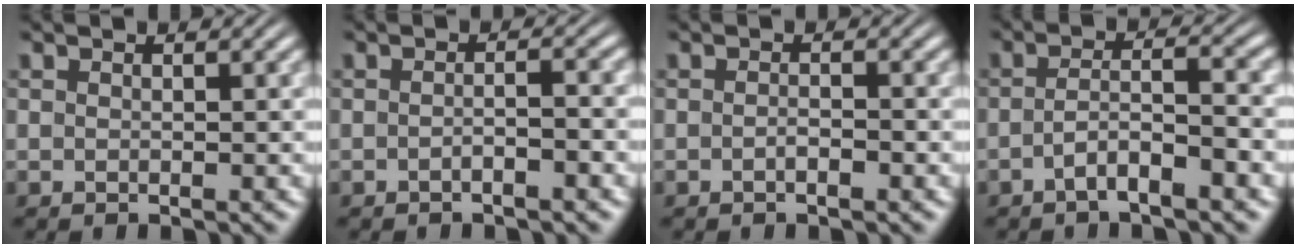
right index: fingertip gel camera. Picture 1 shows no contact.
{"total": 1.4, "force": [-1.0, 0.0, 0.9], "torque": [-0.002, 0.004, -0.021]}
{"total": 1.0, "force": [-0.7, 0.2, 0.6], "torque": [-0.001, 0.004, -0.016]}
{"total": 3.1, "force": [-2.0, 0.5, 2.3], "torque": [-0.030, -0.002, -0.035]}